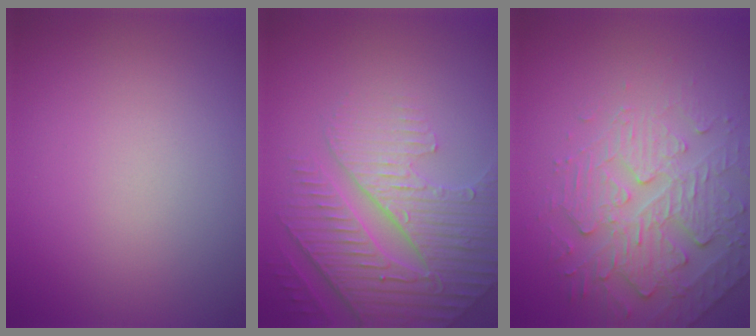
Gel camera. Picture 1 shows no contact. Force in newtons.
{"total": 6.5, "press": 5.2, "slide": 3.9}
{"total": 4.9, "press": 3.7, "slide": 3.3}